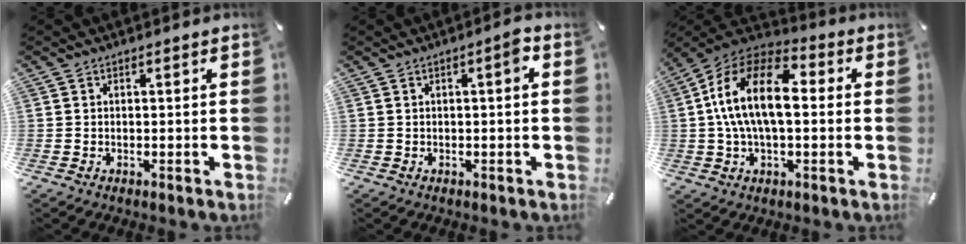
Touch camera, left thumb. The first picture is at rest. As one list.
[{"total": 2.8, "force": [0.2, 0.7, 2.7], "torque": [-0.044, 0.008, -0.002]}, {"total": 16.3, "force": [0.9, 9.2, 13.5], "torque": [-0.277, 0.005, 0.013]}]